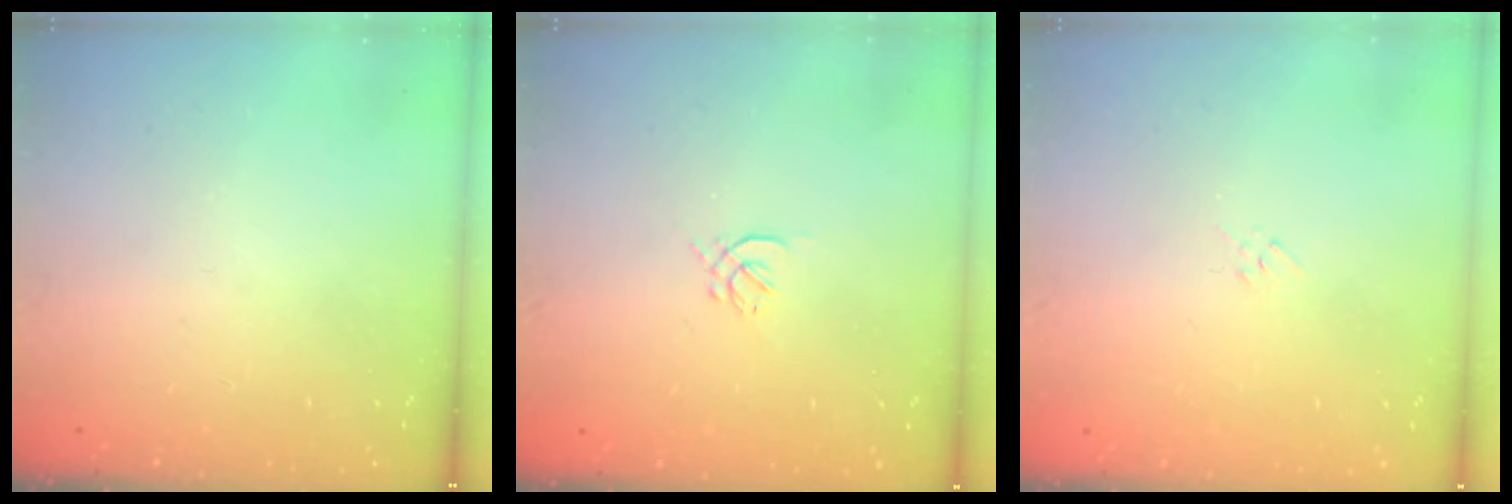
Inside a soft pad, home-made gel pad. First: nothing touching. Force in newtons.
{"total": 1.0, "press": 0.9, "slide": 0.4}
{"total": 2.9, "press": 2.9, "slide": 0.6}